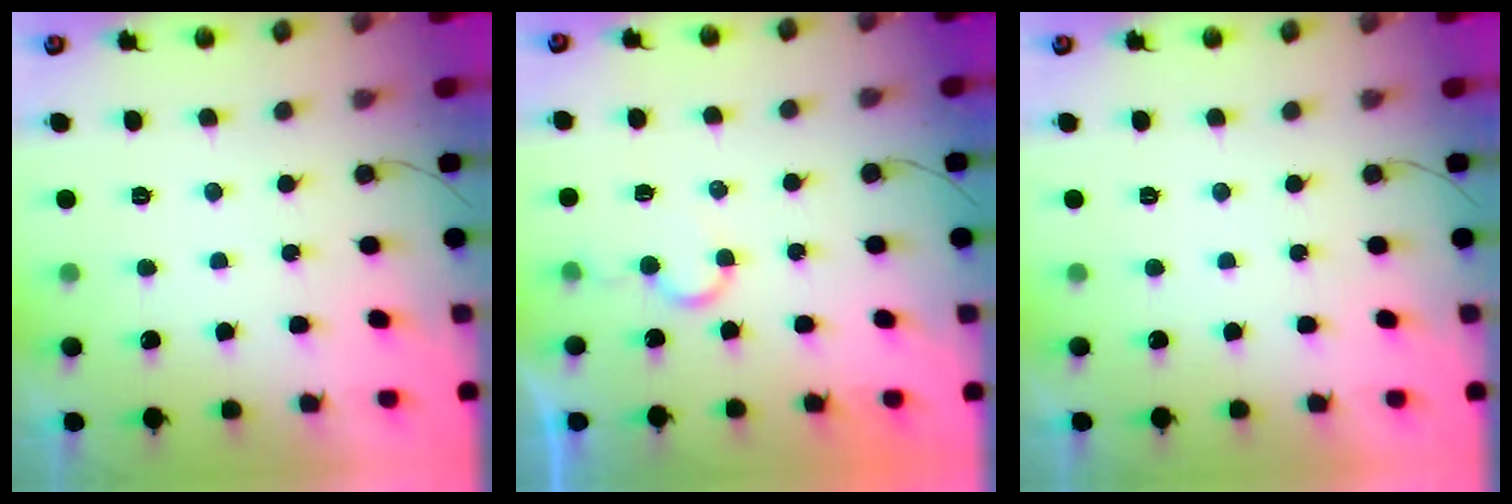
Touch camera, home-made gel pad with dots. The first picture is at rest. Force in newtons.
{"total": 4.2, "press": 4.2, "slide": 0.3}
{"total": 1.8, "press": 1.7, "slide": 0.1}